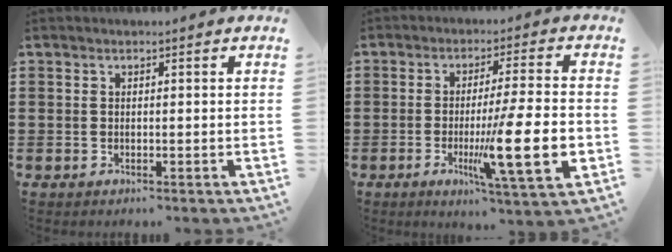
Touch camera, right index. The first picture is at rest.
{"total": 13.7, "force": [-2.9, 1.9, 13.3], "torque": [-0.220, -0.017, -0.051]}